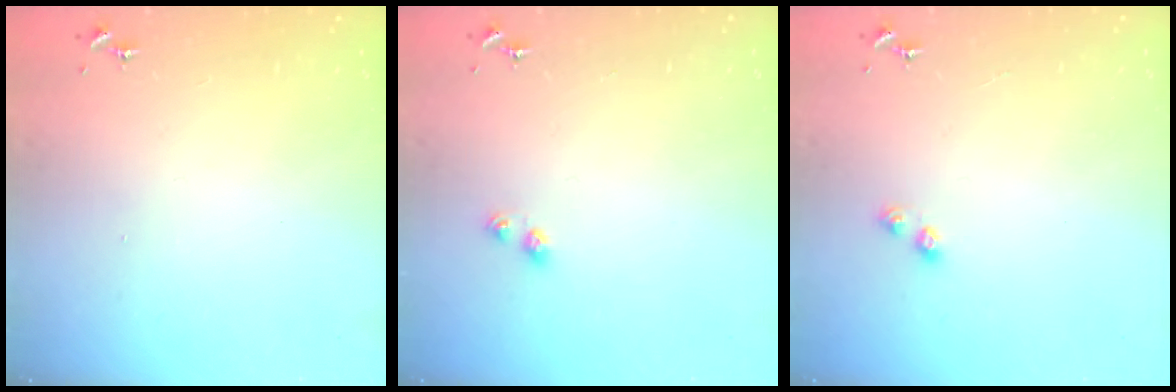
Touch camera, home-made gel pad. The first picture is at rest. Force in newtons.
{"total": 4.3, "press": 4.3, "slide": 0.4}
{"total": 3.5, "press": 3.5, "slide": 0.7}